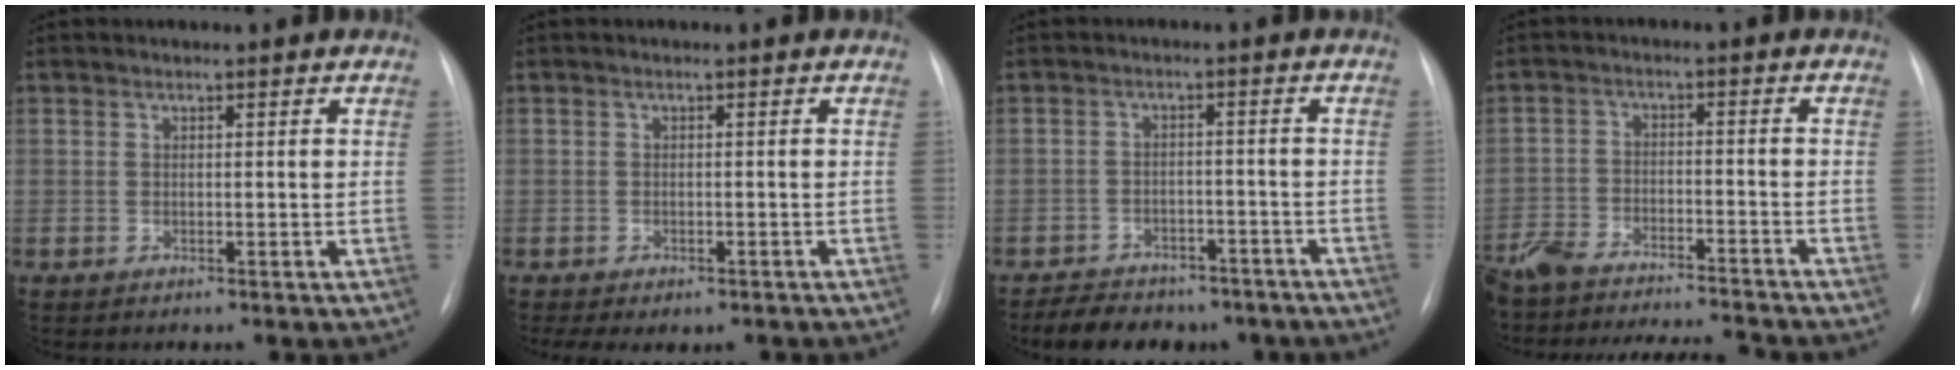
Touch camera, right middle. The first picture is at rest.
{"total": 4.8, "force": [-3.5, 2.4, 2.2], "torque": [-0.025, 0.005, -0.043]}
{"total": 11.6, "force": [-9.4, 5.5, 4.1], "torque": [-0.065, 0.009, -0.120]}
{"total": 18.4, "force": [-17.0, 2.3, 6.6], "torque": [-0.141, -0.014, -0.253]}